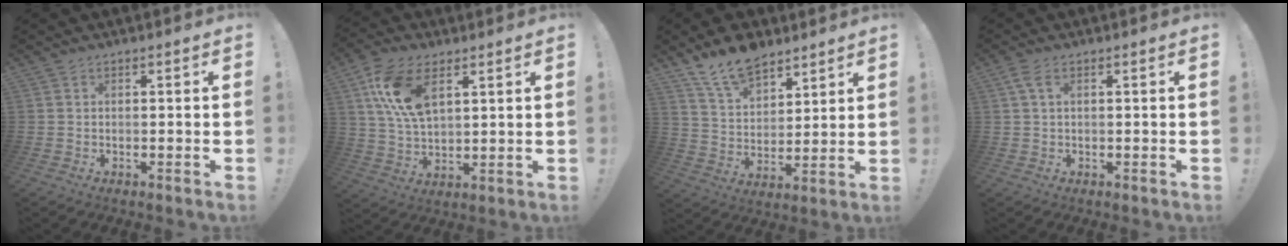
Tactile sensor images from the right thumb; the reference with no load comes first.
{"total": 14.2, "force": [6.4, 7.7, 10.1], "torque": [-0.205, -0.011, 0.119]}
{"total": 13.0, "force": [10.3, 6.1, 5.0], "torque": [-0.104, -0.065, 0.196]}
{"total": 3.4, "force": [1.4, 1.5, 2.7], "torque": [-0.051, 0.001, 0.024]}